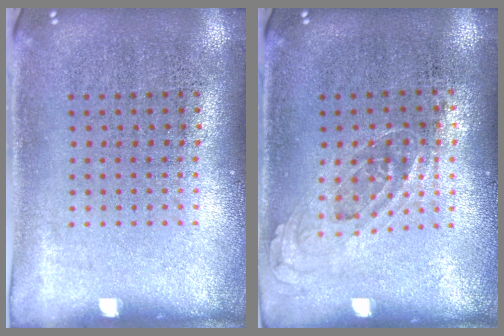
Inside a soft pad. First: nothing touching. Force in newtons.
{"total": 0.8, "press": 0.7, "slide": 0.5}